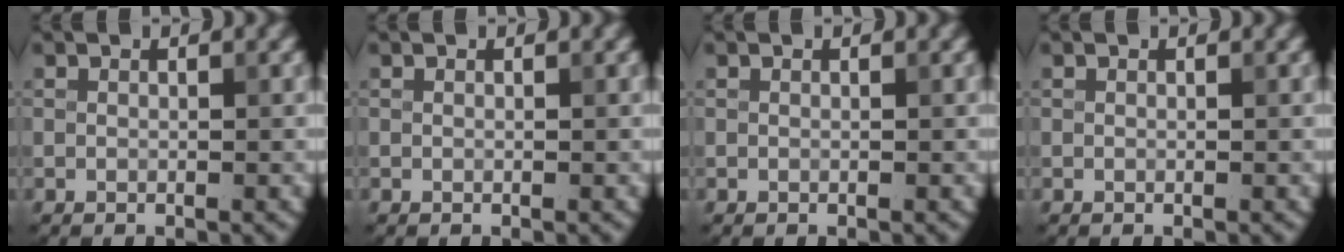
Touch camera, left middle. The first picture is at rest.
{"total": 0.0}
{"total": 0.0}
{"total": 0.0}